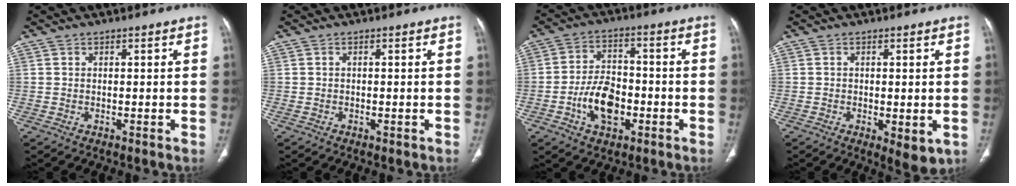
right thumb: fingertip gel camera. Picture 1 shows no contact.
{"total": 0.7, "force": [-0.3, 0.4, 0.6], "torque": [-0.014, 0.003, 0.000]}
{"total": 9.8, "force": [-3.2, 6.0, 7.1], "torque": [-0.106, 0.023, -0.057]}
{"total": 5.6, "force": [-1.4, 2.2, 4.9], "torque": [-0.066, -0.012, -0.013]}